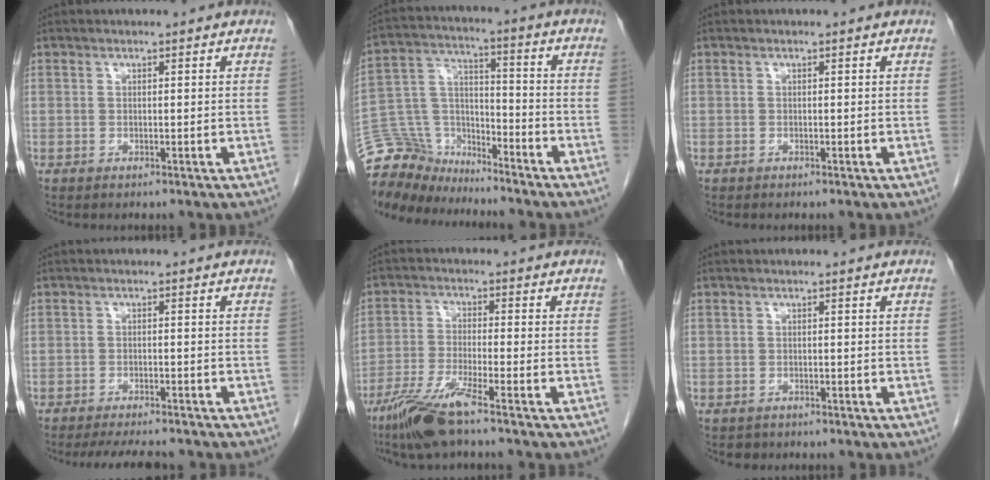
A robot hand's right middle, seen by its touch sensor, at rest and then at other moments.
{"total": 12.3, "force": [-11.5, 4.4, 0.8], "torque": [-0.025, 0.044, -0.217]}
{"total": 0.0}
{"total": 7.3, "force": [-6.6, 1.3, 2.8], "torque": [-0.040, -0.012, -0.095]}
{"total": 7.9, "force": [-5.6, -0.3, 5.5], "torque": [-0.117, -0.027, -0.112]}
{"total": 1.3, "force": [-1.0, 0.7, -0.1], "torque": [-0.009, 0.000, -0.017]}